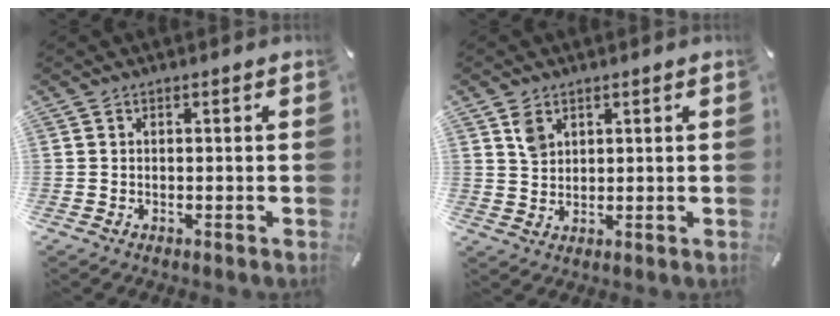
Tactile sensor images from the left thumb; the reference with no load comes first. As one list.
[{"total": 4.0, "force": [2.1, 3.0, 1.6], "torque": [-0.029, -0.001, 0.039]}]